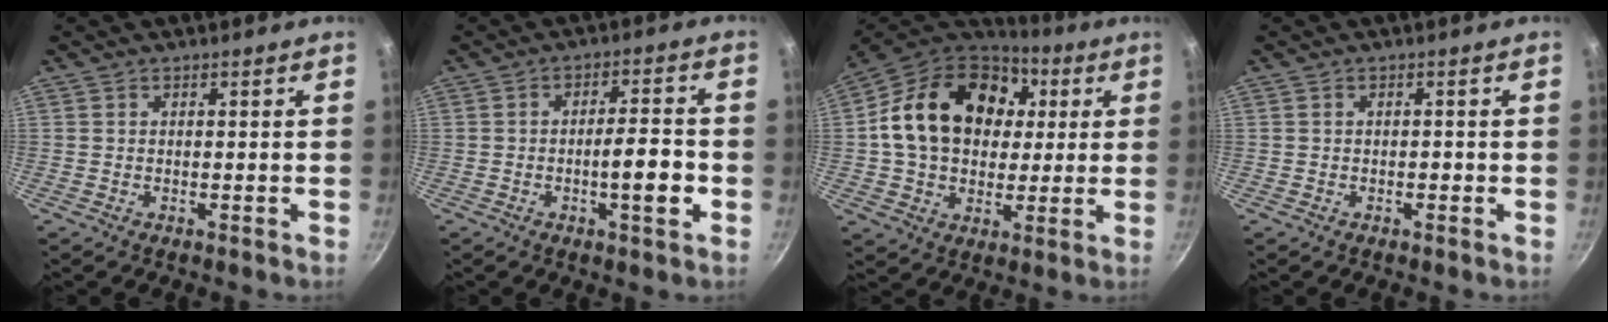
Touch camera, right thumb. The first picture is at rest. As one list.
[{"total": 9.3, "force": [-2.2, 1.4, 8.9], "torque": [-0.139, 0.015, -0.037]}, {"total": 22.5, "force": [4.7, 16.7, 14.4], "torque": [-0.232, 0.016, 0.073]}, {"total": 0.7, "force": [-0.3, 0.5, 0.4], "torque": [-0.005, 0.005, -0.004]}]